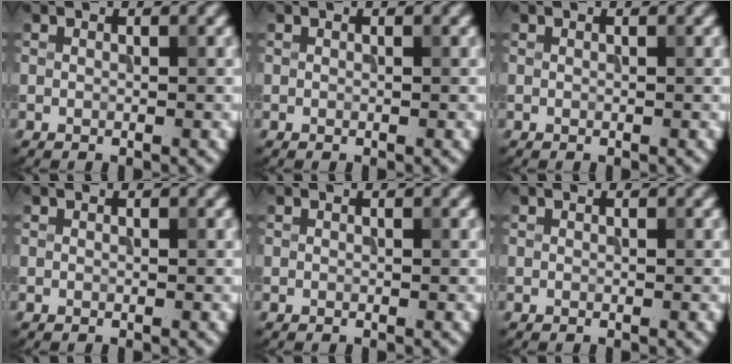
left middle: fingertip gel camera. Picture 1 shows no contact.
{"total": 0.0}
{"total": 0.0}
{"total": 0.0}
{"total": 0.0}
{"total": 0.0}